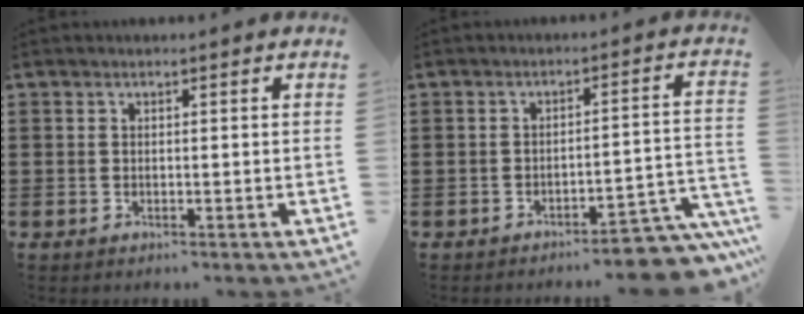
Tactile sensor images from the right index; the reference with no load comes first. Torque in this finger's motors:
{"motor_torque": [0.04, -0.02, -0.36, -0.21]}